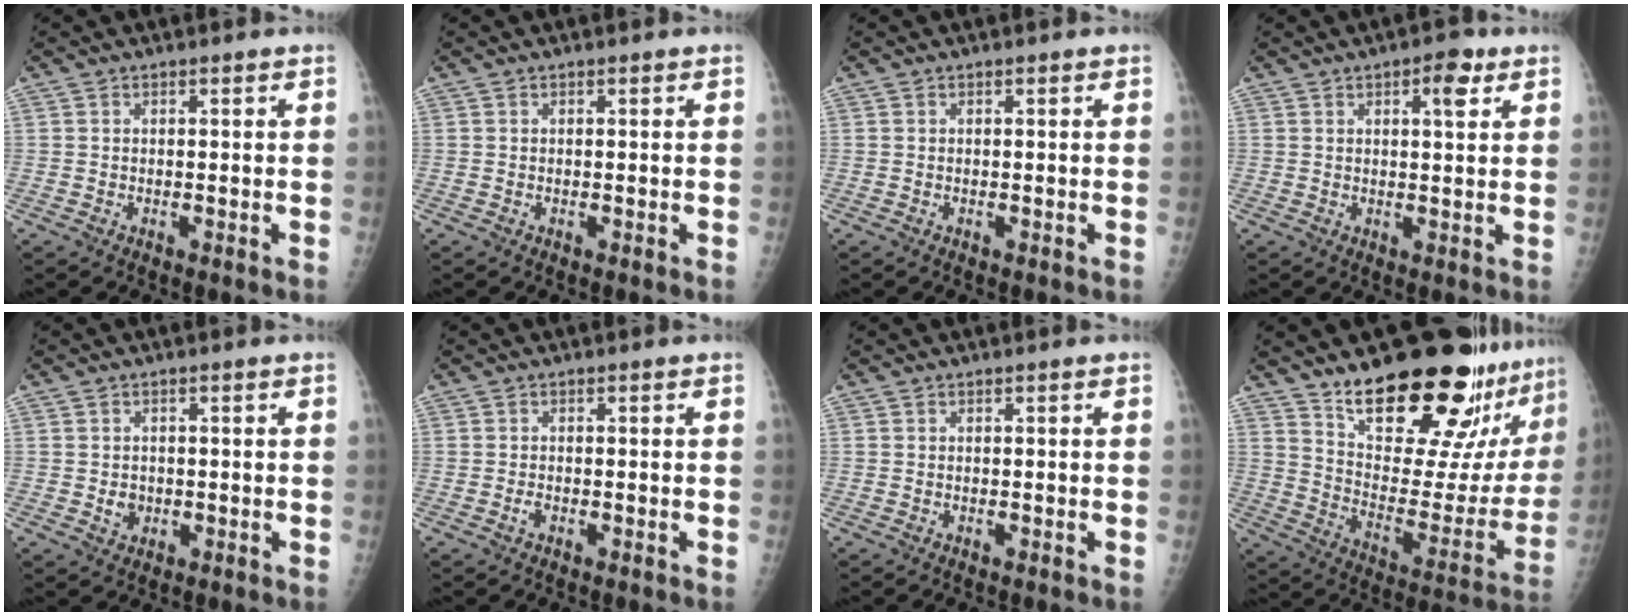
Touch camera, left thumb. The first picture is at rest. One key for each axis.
{"total": 0.0}
{"total": 0.0}
{"total": 4.8, "fx": 2.4, "fy": 1.9, "fz": 3.7, "tx": -0.039, "ty": -0.007, "tz": 0.029}
{"total": 2.4, "fx": -0.3, "fy": 2.1, "fz": 1.1, "tx": -0.007, "ty": 0.002, "tz": 0.001}
{"total": 1.0, "fx": -0.5, "fy": 0.6, "fz": 0.7, "tx": -0.013, "ty": 0.000, "tz": -0.011}
{"total": 0.0}
{"total": 28.9, "fx": 22.4, "fy": 8.8, "fz": 16.0, "tx": -0.199, "ty": -0.134, "tz": 0.320}